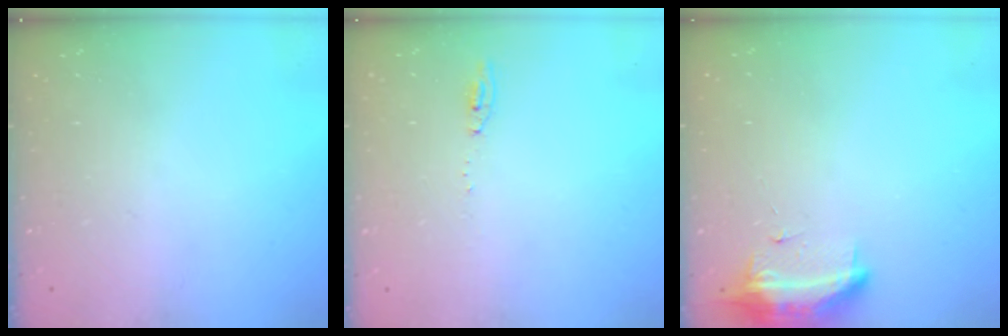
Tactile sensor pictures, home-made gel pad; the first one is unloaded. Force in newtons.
{"total": 5.2, "press": 5.2, "slide": 0.5}
{"total": 9.5, "press": 9.2, "slide": 2.4}